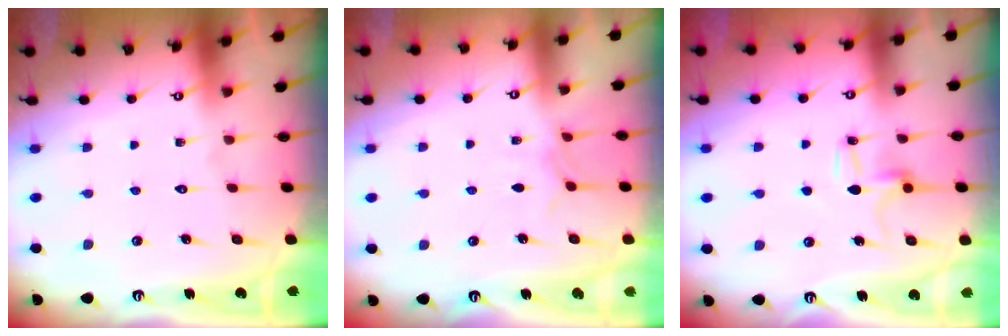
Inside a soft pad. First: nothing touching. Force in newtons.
{"total": 3.8, "press": 3.7, "slide": 0.6}
{"total": 6.7, "press": 6.7, "slide": 0.5}